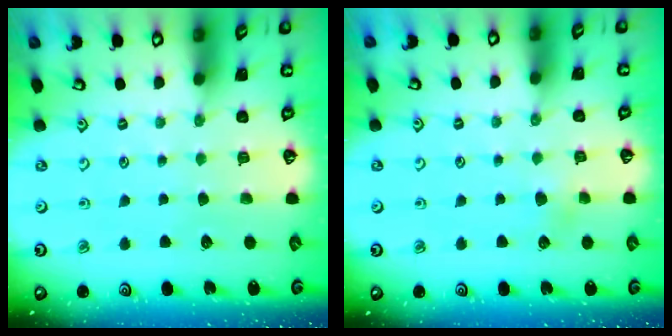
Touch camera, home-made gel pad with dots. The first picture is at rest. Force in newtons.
{"total": 3.1, "press": 3.1, "slide": 0.5}